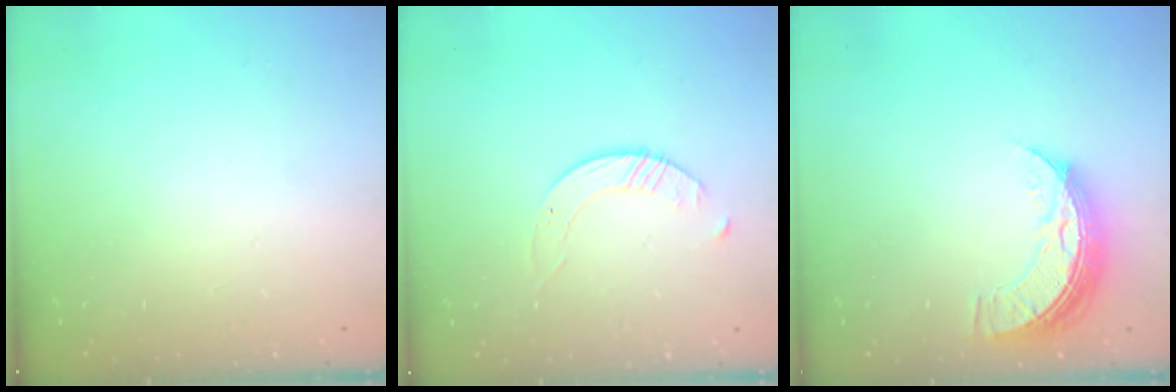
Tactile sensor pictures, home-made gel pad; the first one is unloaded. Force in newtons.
{"total": 2.6, "press": 2.6, "slide": 0.3}
{"total": 9.8, "press": 9.8, "slide": 0.7}